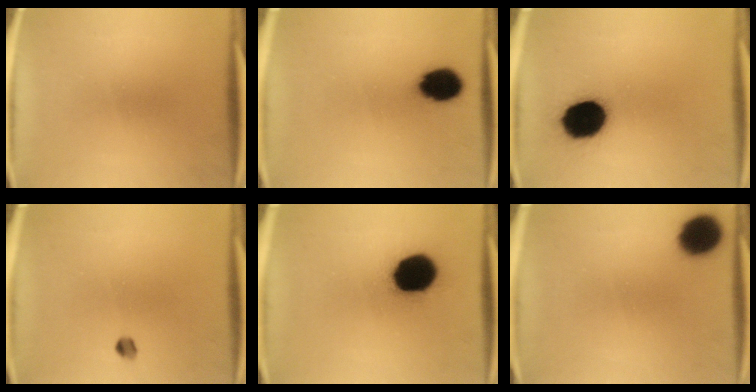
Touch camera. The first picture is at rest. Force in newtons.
{"total": 9.6}
{"total": 16.2}
{"total": 1.7}
{"total": 18.0}
{"total": 11.5}